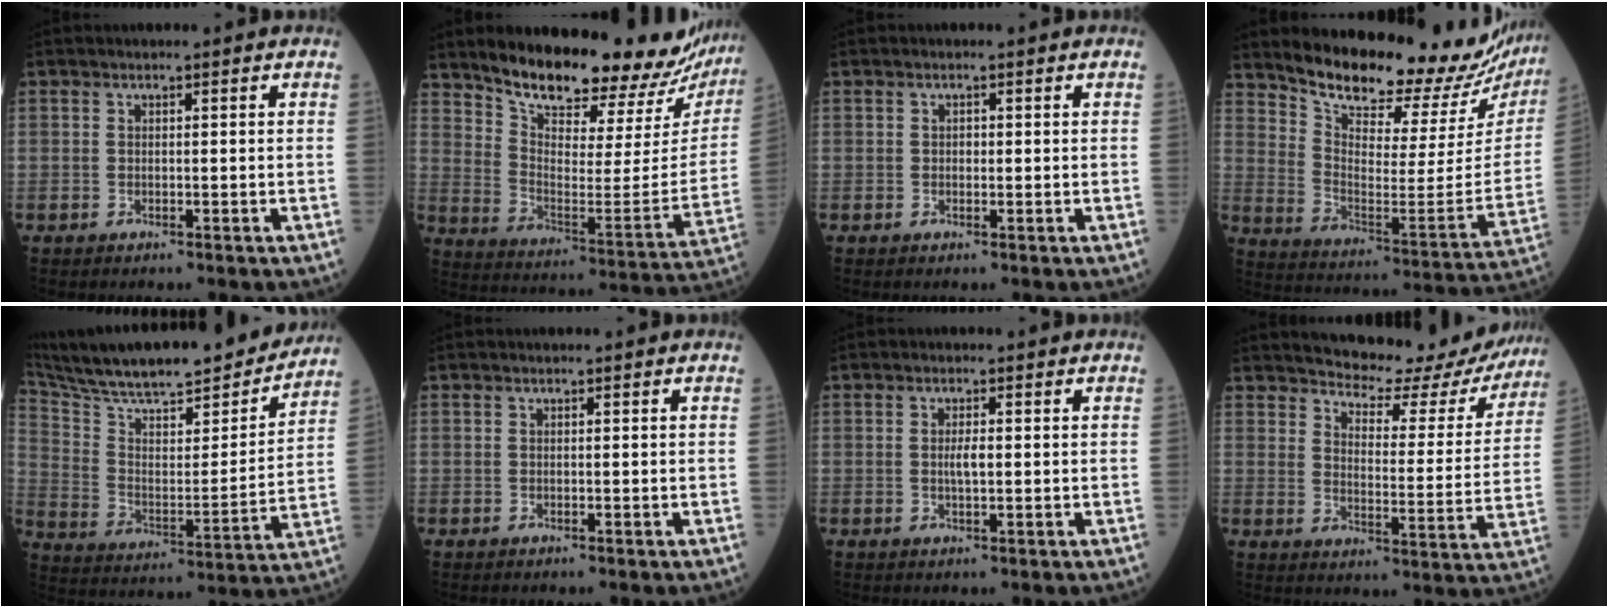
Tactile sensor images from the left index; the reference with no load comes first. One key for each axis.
{"total": 25.3, "fx": 21.7, "fy": 7.7, "fz": 10.4, "tx": -0.160, "ty": -0.042, "tz": 0.294}
{"total": 0.6, "fx": 0.1, "fy": 0.4, "fz": 0.3, "tx": -0.006, "ty": 0.001, "tz": 0.001}
{"total": 24.1, "fx": 22.5, "fy": 4.5, "fz": 7.3, "tx": -0.120, "ty": -0.104, "tz": 0.302}
{"total": 27.9, "fx": 24.4, "fy": 4.5, "fz": 12.7, "tx": -0.225, "ty": -0.016, "tz": 0.356}
{"total": 0.0}
{"total": 1.7, "fx": 0.1, "fy": 0.4, "fz": 1.7, "tx": -0.036, "ty": 0.000, "tz": 0.003}
{"total": 17.0, "fx": 16.0, "fy": 4.0, "fz": 4.0, "tx": -0.038, "ty": -0.043, "tz": 0.184}